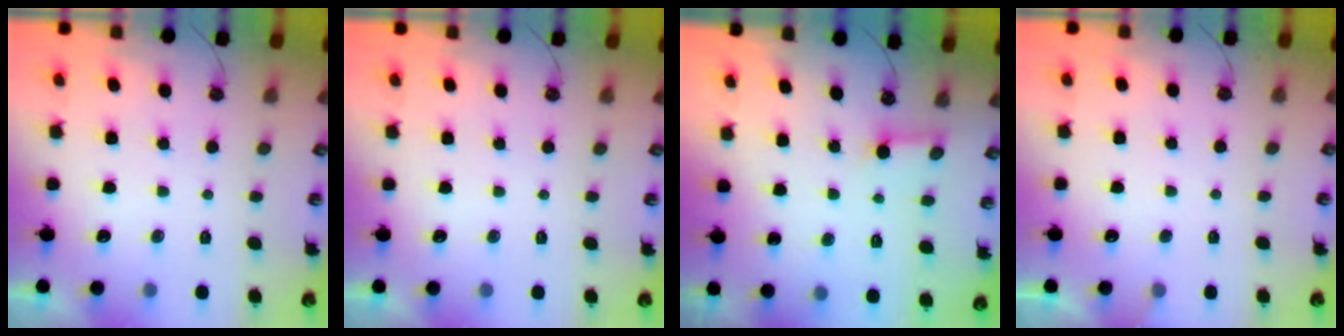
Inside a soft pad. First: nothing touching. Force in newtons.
{"total": 0.0}
{"total": 2.8, "press": 2.8, "slide": 0.3}
{"total": 2.9, "press": 2.9, "slide": 0.2}